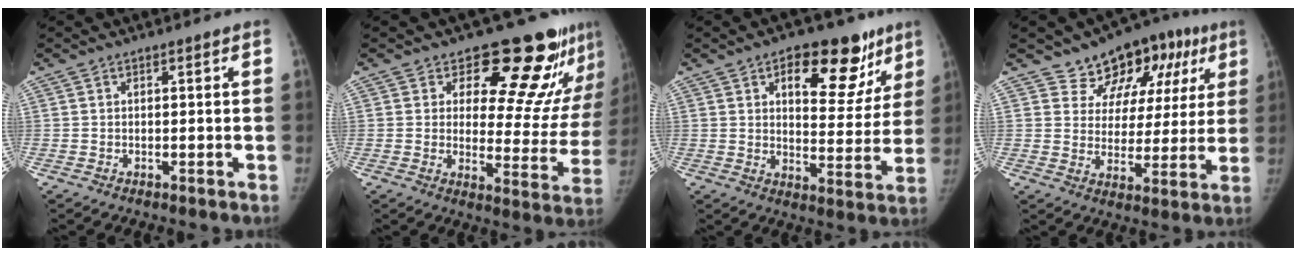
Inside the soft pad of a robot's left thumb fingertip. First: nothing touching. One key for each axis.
{"total": 17.0, "fx": 13.2, "fy": 7.3, "fz": 7.8, "tx": -0.027, "ty": -0.101, "tz": 0.157}
{"total": 16.4, "fx": 9.0, "fy": 8.7, "fz": 10.6, "tx": -0.072, "ty": -0.035, "tz": 0.123}
{"total": 14.6, "fx": 8.4, "fy": 9.9, "fz": 6.6, "tx": -0.025, "ty": -0.019, "tz": 0.116}